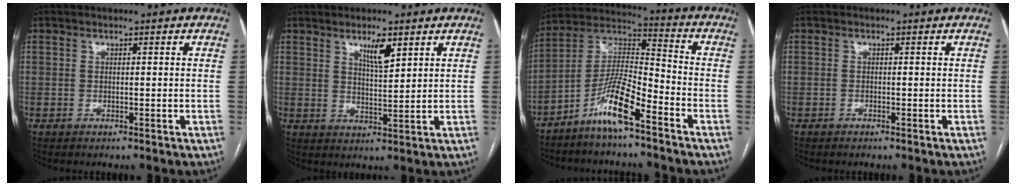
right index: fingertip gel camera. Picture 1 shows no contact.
{"total": 4.3, "force": [2.7, 0.8, 3.3], "torque": [-0.061, -0.005, 0.048]}
{"total": 10.1, "force": [-6.6, 1.0, 7.6], "torque": [-0.157, 0.004, -0.132]}
{"total": 0.0}